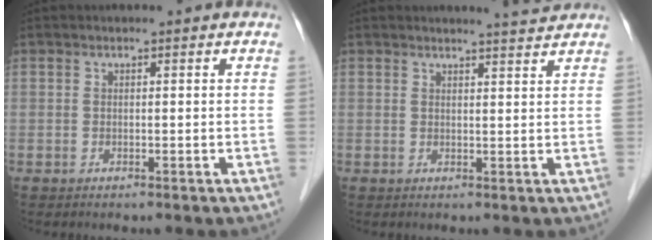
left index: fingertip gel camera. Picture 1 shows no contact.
{"total": 3.0, "force": [2.9, -0.6, 0.3], "torque": [-0.012, -0.009, 0.038]}